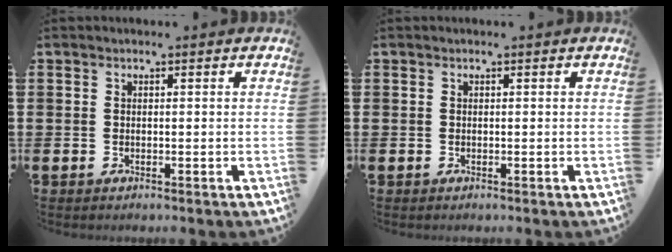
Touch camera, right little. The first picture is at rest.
{"total": 0.0}